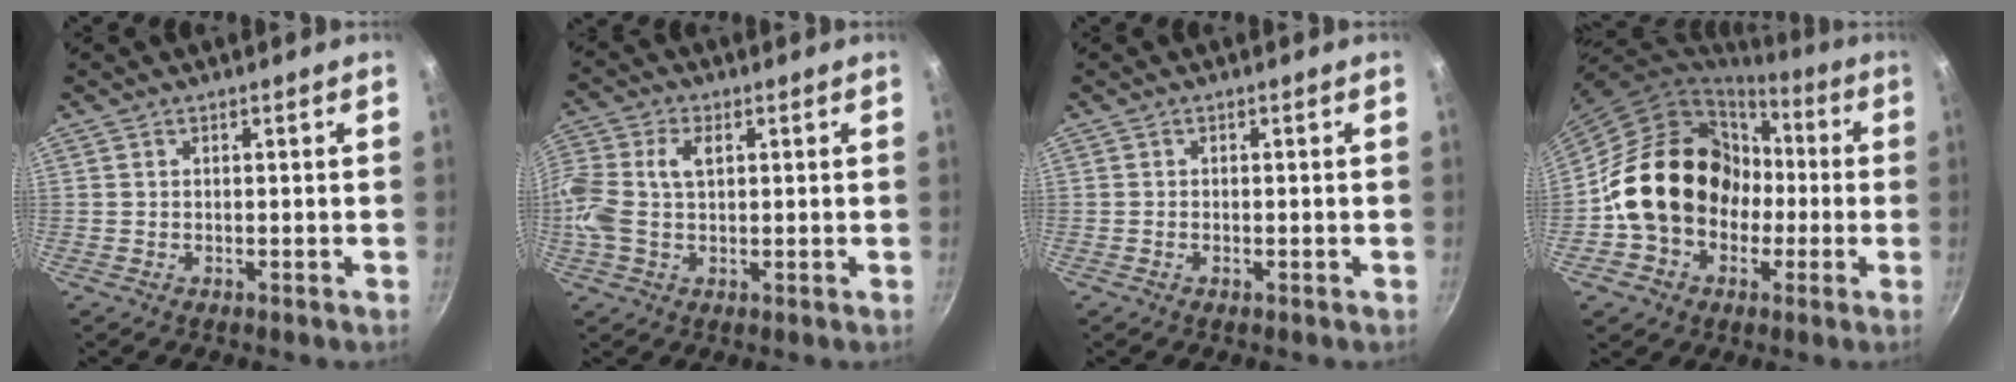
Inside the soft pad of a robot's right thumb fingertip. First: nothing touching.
{"total": 10.5, "force": [1.3, 6.7, 8.0], "torque": [-0.172, 0.020, 0.013]}
{"total": 0.7, "force": [-0.3, 0.3, 0.5], "torque": [-0.012, 0.004, -0.007]}
{"total": 20.5, "force": [-0.9, 16.8, 11.7], "torque": [-0.174, 0.055, -0.008]}